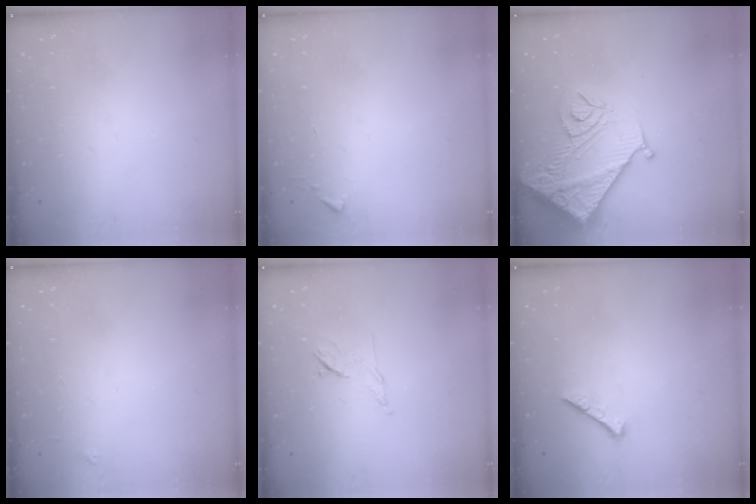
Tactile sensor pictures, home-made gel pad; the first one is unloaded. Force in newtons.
{"total": 1.1, "press": 1.1, "slide": 0.1}
{"total": 16.5, "press": 16.4, "slide": 2.0}
{"total": 2.0, "press": 2.0, "slide": 0.3}
{"total": 7.1, "press": 7.0, "slide": 1.2}
{"total": 0.0}